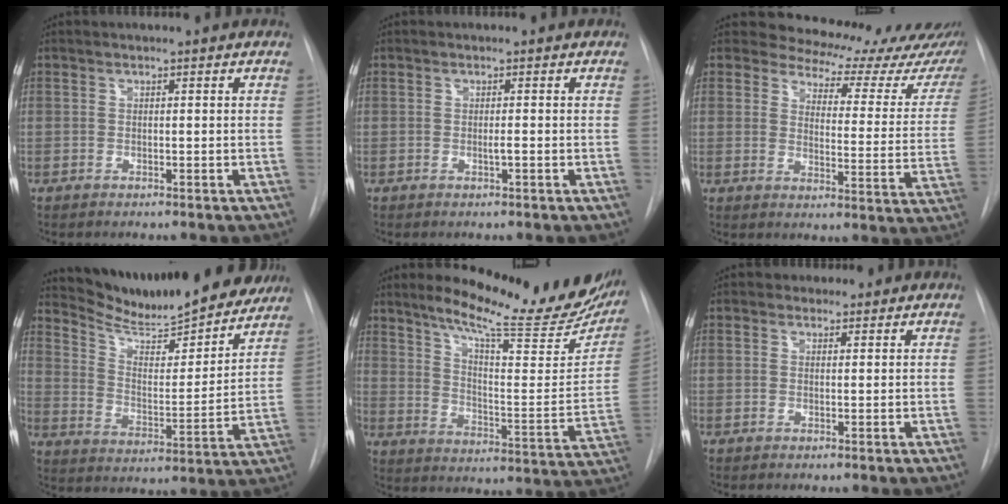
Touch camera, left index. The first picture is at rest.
{"total": 0.9, "force": [-0.5, -0.1, 0.7], "torque": [-0.015, -0.005, -0.010]}
{"total": 19.0, "force": [17.3, 6.0, 4.9], "torque": [-0.031, -0.067, 0.174]}
{"total": 19.2, "force": [17.8, 2.9, 6.6], "torque": [-0.097, -0.029, 0.255]}
{"total": 23.5, "force": [19.3, 3.6, 13.0], "torque": [-0.189, -0.061, 0.252]}
{"total": 1.6, "force": [1.0, 1.3, -0.1], "torque": [0.006, 0.004, 0.009]}